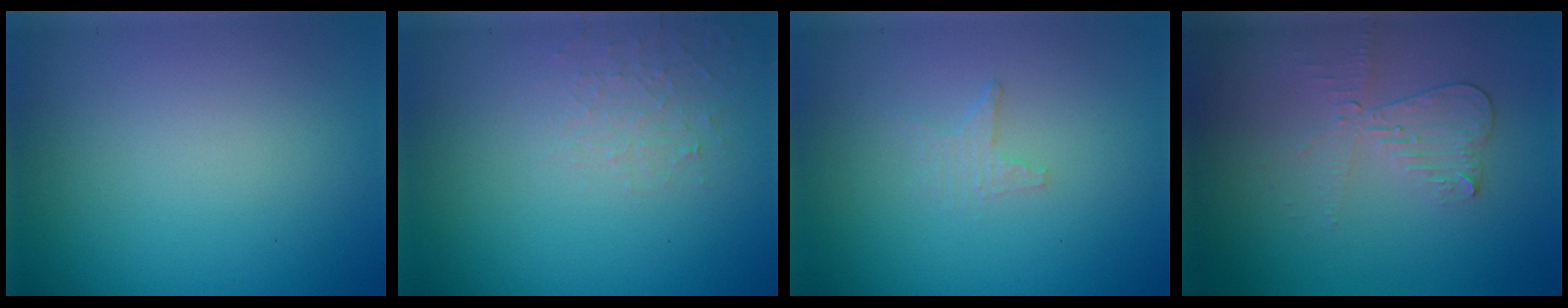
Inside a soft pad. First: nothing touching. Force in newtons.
{"total": 1.8, "press": 1.8, "slide": 0.4}
{"total": 1.2, "press": 1.2, "slide": 0.4}
{"total": 2.3, "press": 2.1, "slide": 0.8}